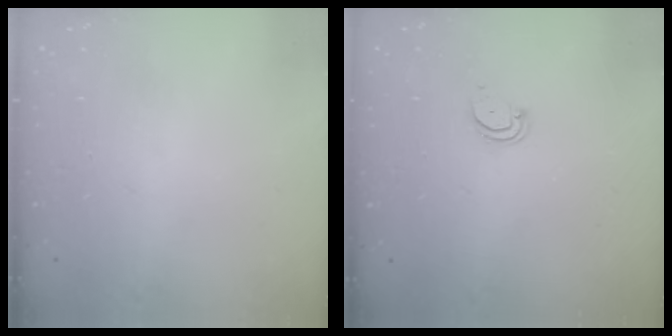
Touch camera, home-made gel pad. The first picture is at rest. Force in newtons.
{"total": 3.0, "press": 3.0, "slide": 0.3}